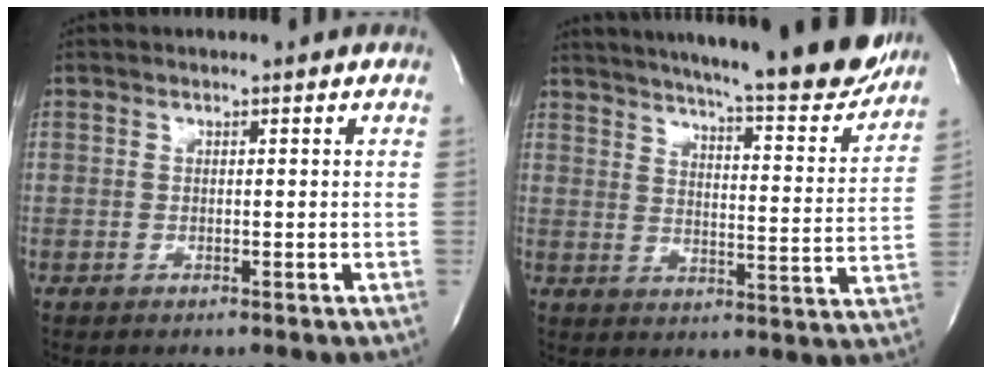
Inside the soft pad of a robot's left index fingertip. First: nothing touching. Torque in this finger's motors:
{"motor_torque": [0.27, -0.37, 0.65, 0.12]}